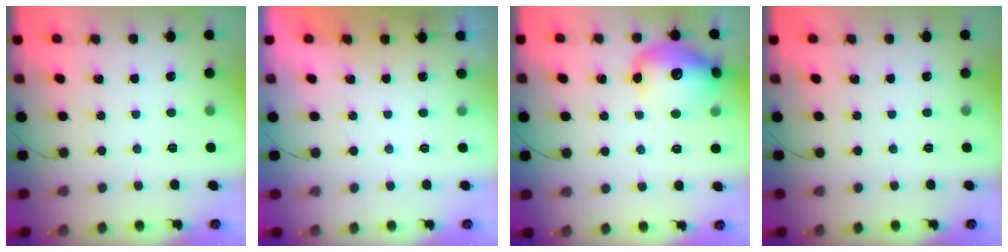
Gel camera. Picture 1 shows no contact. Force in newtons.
{"total": 1.9, "press": 0.1, "slide": 1.9}
{"total": 14.9, "press": 14.8, "slide": 1.4}
{"total": 0.0}